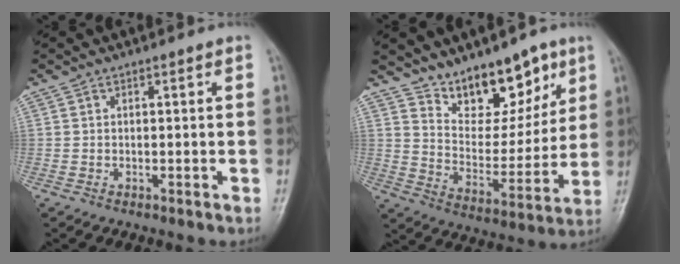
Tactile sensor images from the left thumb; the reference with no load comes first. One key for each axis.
{"total": 13.7, "fx": 9.8, "fy": 6.9, "fz": 6.7, "tx": -0.055, "ty": -0.072, "tz": 0.174}